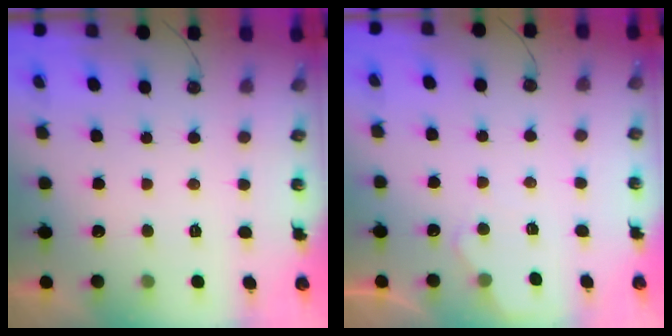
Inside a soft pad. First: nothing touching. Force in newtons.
{"total": 3.5, "press": 3.4, "slide": 0.5}